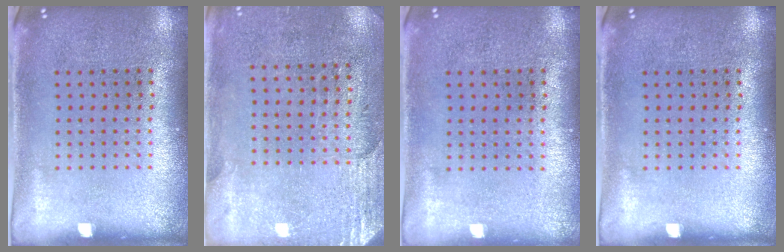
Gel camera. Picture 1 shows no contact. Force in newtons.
{"total": 2.7, "press": 2.3, "slide": 1.4}
{"total": 0.0}
{"total": 0.0}